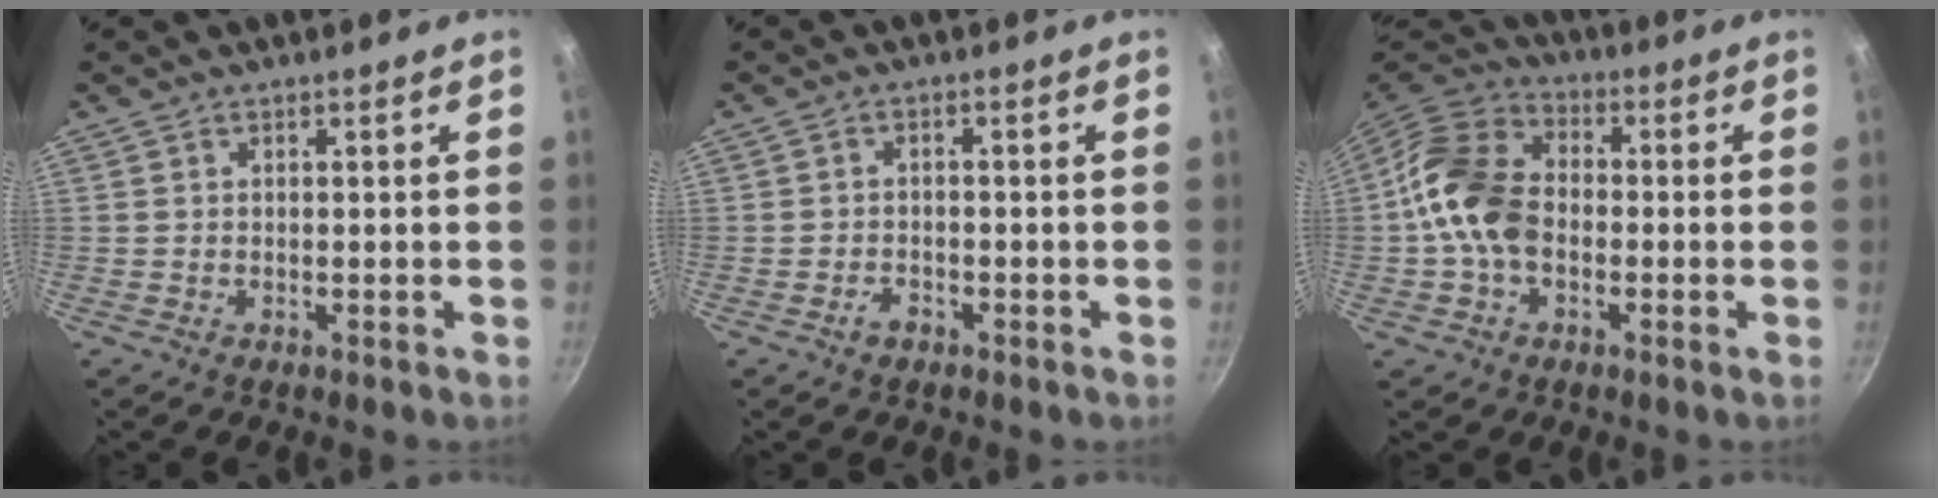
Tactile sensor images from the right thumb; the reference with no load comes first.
{"total": 2.3, "force": [-1.5, 1.4, 1.1], "torque": [-0.015, 0.014, -0.026]}
{"total": 13.3, "force": [-1.5, 9.6, 9.1], "torque": [-0.146, 0.033, -0.047]}